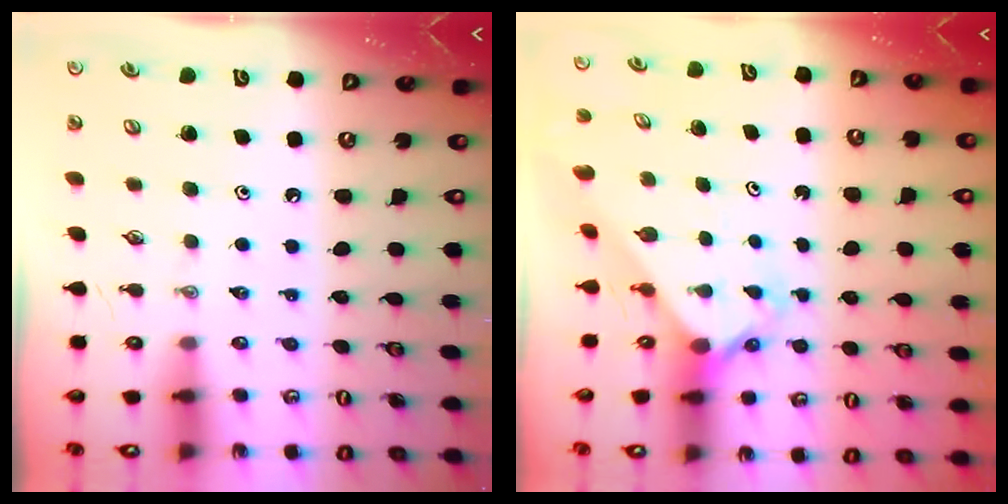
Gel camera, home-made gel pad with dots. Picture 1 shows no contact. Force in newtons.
{"total": 2.3, "press": 2.3, "slide": 0.2}